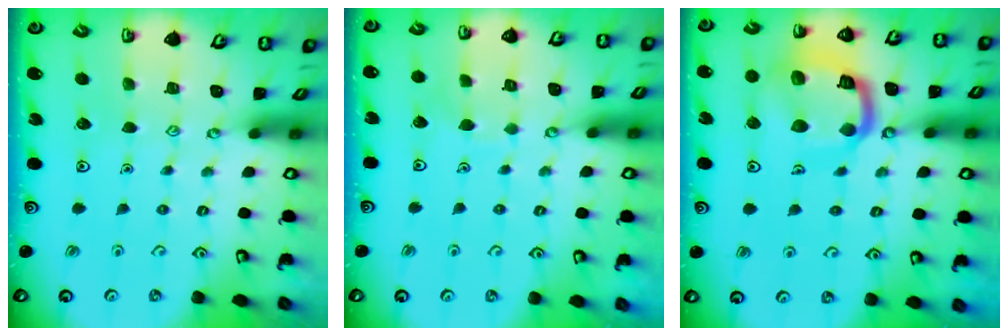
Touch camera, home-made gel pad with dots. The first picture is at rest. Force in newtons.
{"total": 3.1, "press": 3.1, "slide": 0.2}
{"total": 15.5, "press": 15.4, "slide": 1.6}